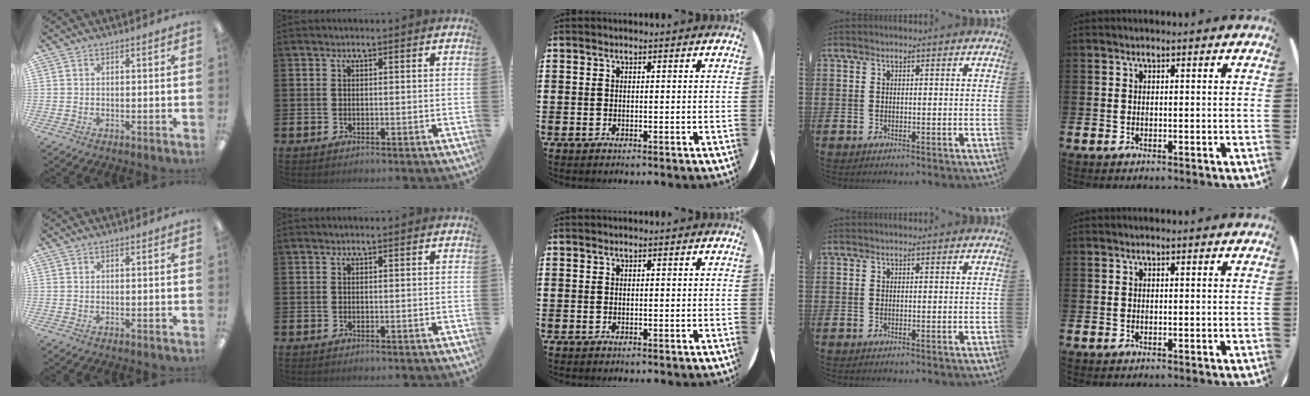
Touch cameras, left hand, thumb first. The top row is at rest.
{}